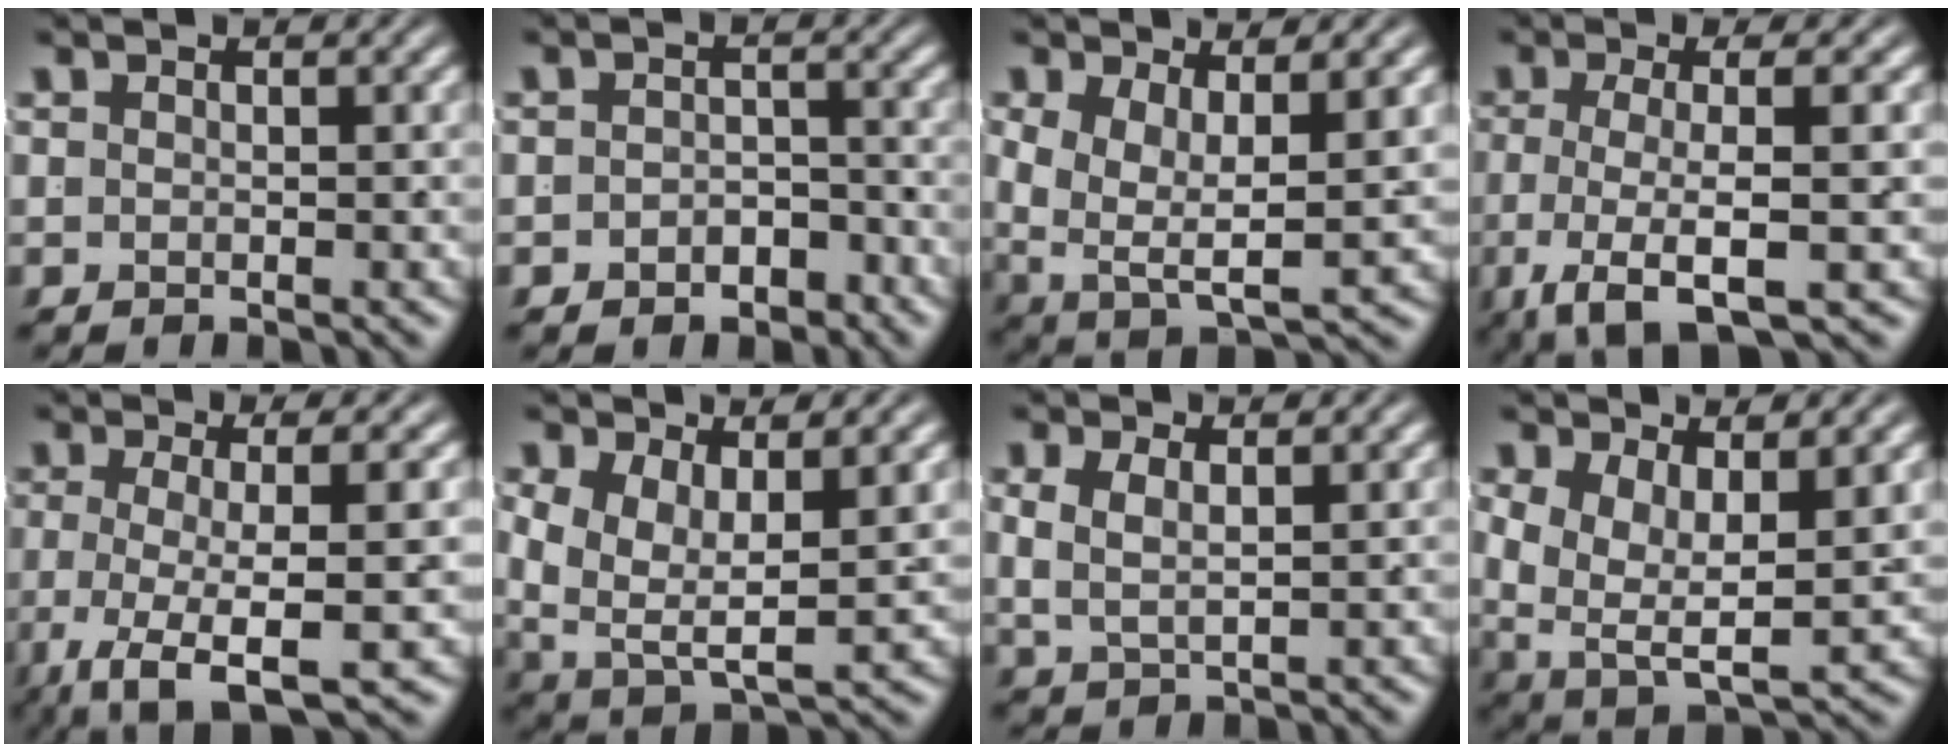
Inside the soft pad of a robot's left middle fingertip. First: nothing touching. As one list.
[{"total": 2.6, "force": [-2.1, 1.4, 0.6], "torque": [0.001, -0.009, -0.031]}, {"total": 6.2, "force": [-0.1, 4.0, 4.8], "torque": [-0.106, -0.030, 0.013]}, {"total": 6.6, "force": [-3.3, 2.0, 5.4], "torque": [-0.119, -0.033, -0.033]}, {"total": 7.7, "force": [-4.5, 2.4, 5.7], "torque": [-0.127, -0.044, -0.050]}, {"total": 7.0, "force": [0.0, 5.0, 5.0], "torque": [-0.121, -0.035, 0.015]}, {"total": 3.4, "force": [0.9, 2.2, 2.5], "torque": [-0.055, -0.006, 0.022]}, {"total": 7.3, "force": [-0.9, 5.1, 5.1], "torque": [-0.118, -0.044, 0.007]}]